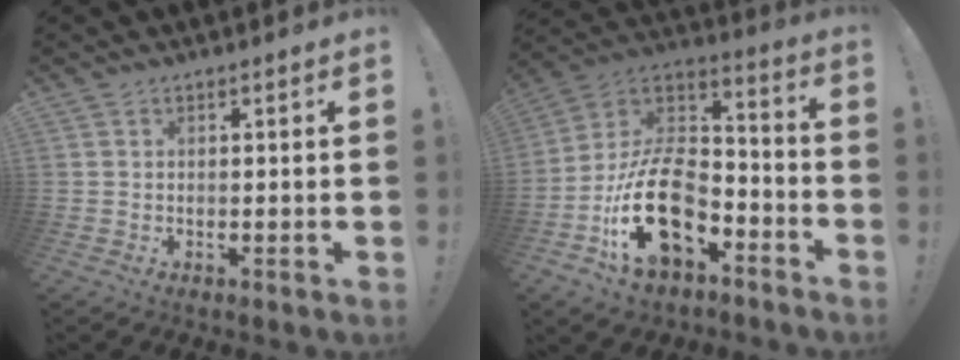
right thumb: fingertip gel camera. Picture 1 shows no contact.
{"total": 22.9, "force": [-9.1, 14.2, 15.5], "torque": [-0.306, 0.054, -0.142]}